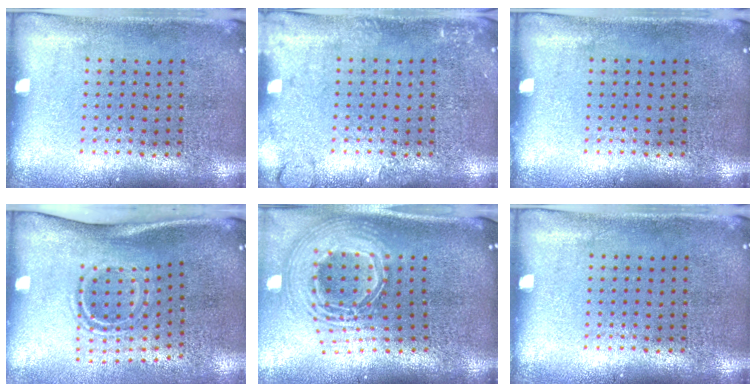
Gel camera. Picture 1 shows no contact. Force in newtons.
{"total": 1.9, "press": 1.8, "slide": 0.2}
{"total": 0.0}
{"total": 1.9, "press": 1.1, "slide": 1.5}
{"total": 2.8, "press": 1.9, "slide": 2.0}
{"total": 0.0}